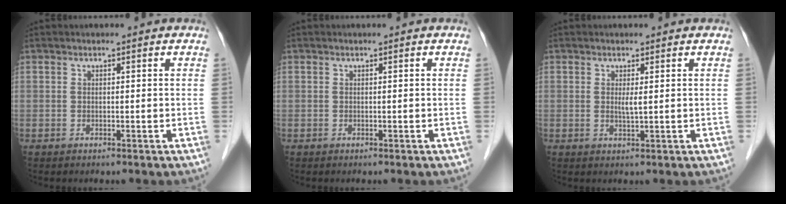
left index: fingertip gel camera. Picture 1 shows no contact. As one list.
[{"total": 0.0}, {"total": 1.4, "force": [0.3, 0.0, 1.4], "torque": [-0.032, -0.003, 0.006]}]